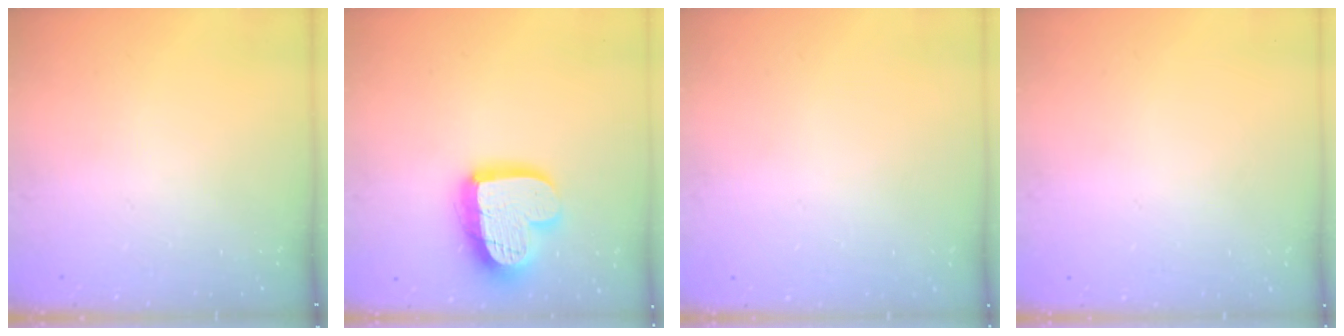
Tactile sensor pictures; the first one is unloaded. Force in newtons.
{"total": 16.5, "press": 16.4, "slide": 1.3}
{"total": 0.0}
{"total": 0.0}